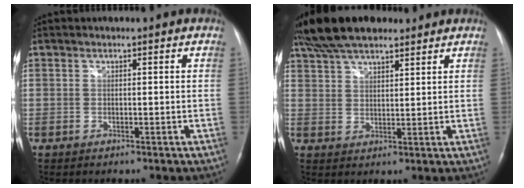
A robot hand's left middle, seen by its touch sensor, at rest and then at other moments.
{"total": 11.8, "force": [9.6, 3.8, 5.9], "torque": [-0.110, 0.037, 0.171]}